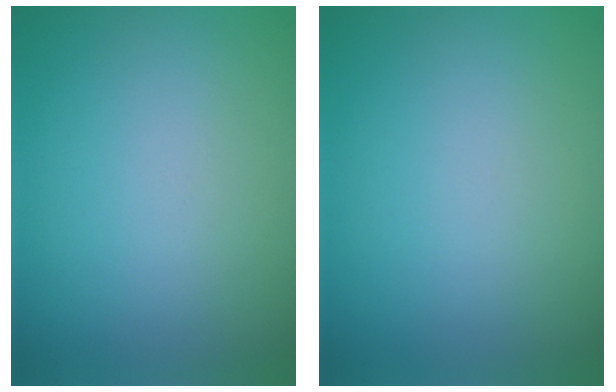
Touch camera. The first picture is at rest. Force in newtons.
{"total": 0.0}